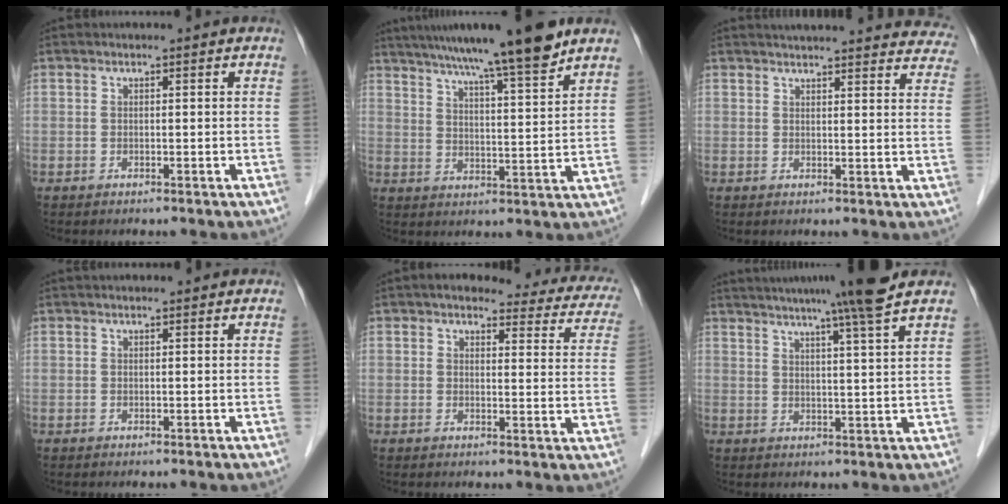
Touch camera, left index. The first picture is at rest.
{"total": 14.3, "force": [11.5, -0.7, 8.5], "torque": [-0.137, 0.008, 0.173]}
{"total": 24.2, "force": [22.6, 3.7, 7.8], "torque": [-0.108, -0.039, 0.254]}
{"total": 1.9, "force": [1.7, 0.1, 0.7], "torque": [-0.010, 0.025, 0.024]}
{"total": 15.5, "force": [13.3, 4.9, 6.2], "torque": [-0.038, -0.002, 0.125]}
{"total": 11.0, "force": [9.1, -2.2, 5.8], "torque": [-0.090, -0.007, 0.119]}